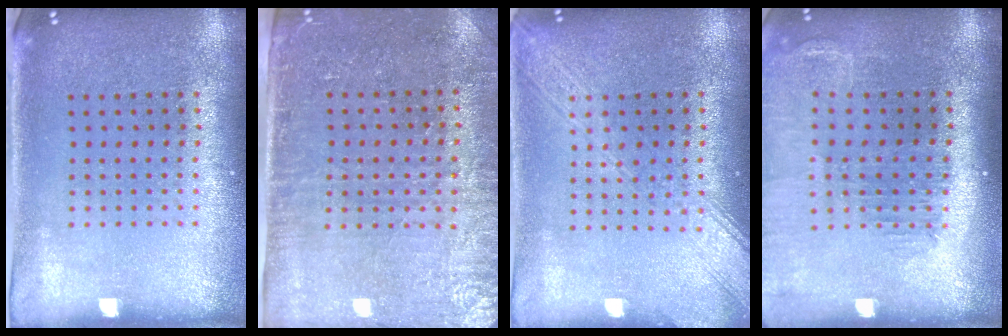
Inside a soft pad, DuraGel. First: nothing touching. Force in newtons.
{"total": 3.2, "press": 3.0, "slide": 1.3}
{"total": 3.5, "press": 3.5, "slide": 0.5}
{"total": 1.4, "press": 1.4, "slide": 0.1}